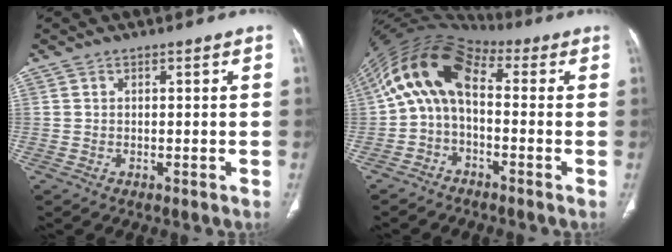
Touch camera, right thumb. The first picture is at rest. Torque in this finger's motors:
{"motor_torque": [2.14, 2.51, 1.85, -0.33, 0.27]}